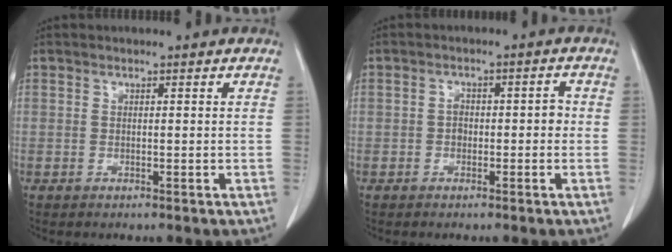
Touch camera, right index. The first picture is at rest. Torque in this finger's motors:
{"motor_torque": [0.39, -0.25, 0.00, 0.01]}